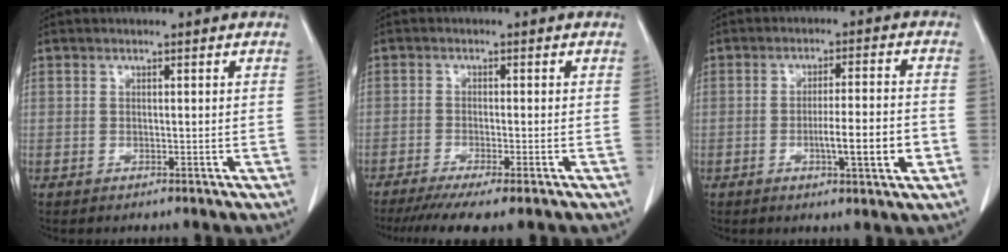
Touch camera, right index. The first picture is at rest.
{"total": 8.1, "force": [-6.2, 0.4, 5.2], "torque": [-0.075, -0.016, -0.096]}
{"total": 7.9, "force": [-2.3, 0.3, 7.5], "torque": [-0.115, -0.003, -0.035]}